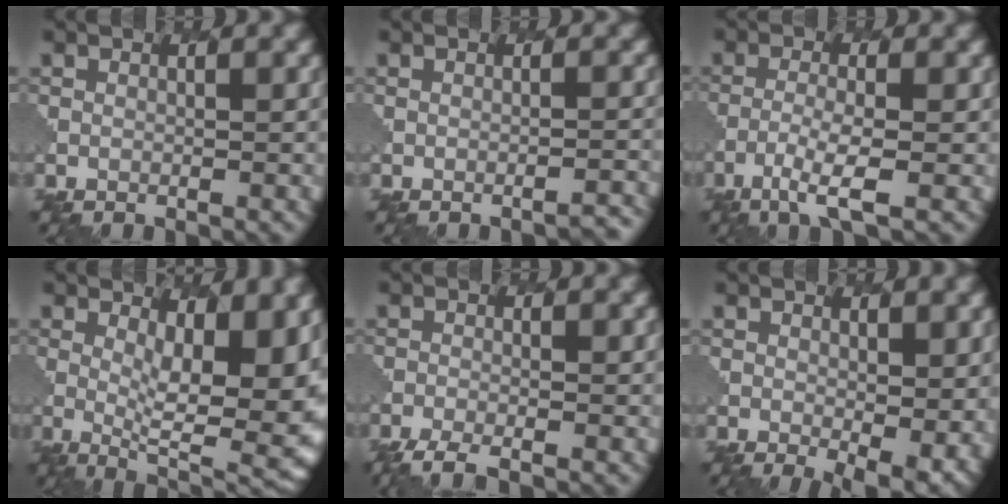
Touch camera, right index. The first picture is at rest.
{"total": 2.1, "force": [-1.8, 0.4, 0.9], "torque": [0.002, 0.008, -0.028]}
{"total": 3.3, "force": [-1.5, 0.4, 2.9], "torque": [-0.060, 0.000, -0.039]}
{"total": 11.1, "force": [1.3, 4.4, 10.1], "torque": [-0.115, -0.007, 0.022]}
{"total": 3.2, "force": [-2.5, 0.6, 1.9], "torque": [-0.033, -0.003, -0.053]}
{"total": 4.3, "force": [0.1, 1.9, 3.8], "torque": [-0.051, -0.019, 0.009]}